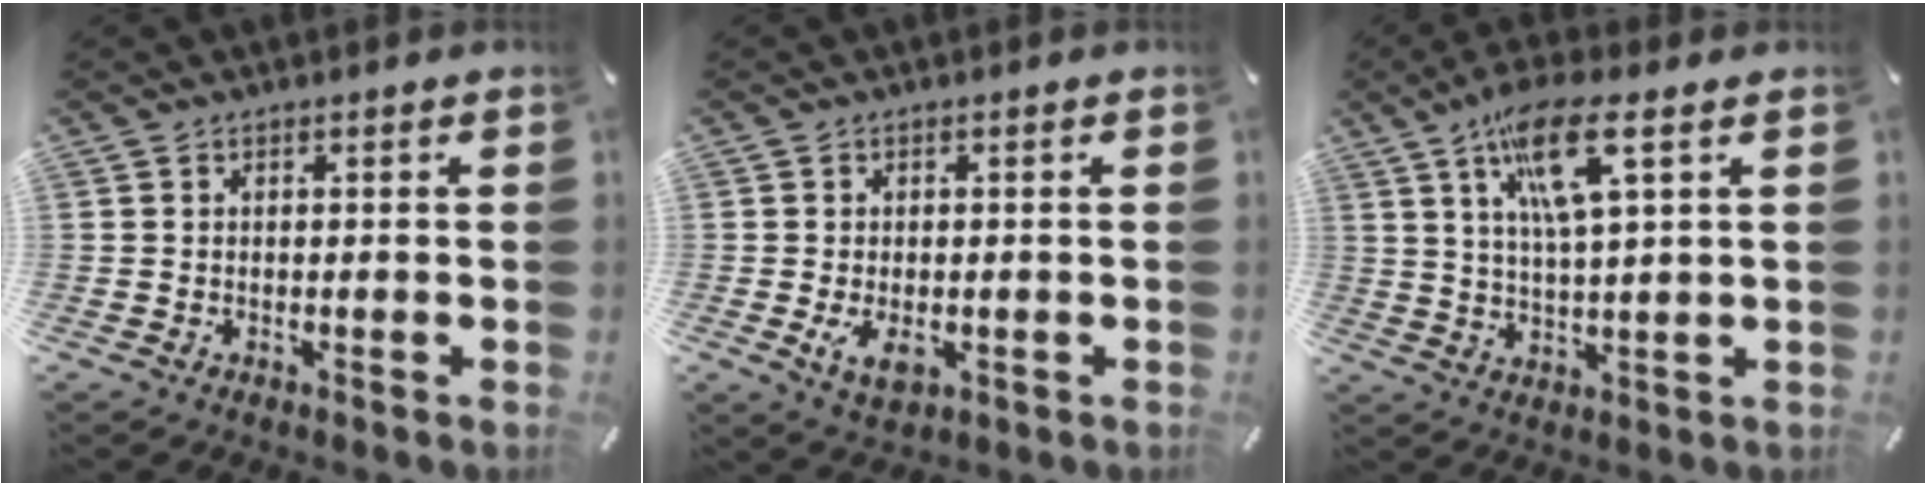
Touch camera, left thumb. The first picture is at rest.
{"total": 4.3, "force": [-0.9, 2.7, 3.2], "torque": [-0.065, -0.012, -0.023]}
{"total": 12.1, "force": [5.8, 2.8, 10.3], "torque": [-0.205, 0.001, 0.099]}